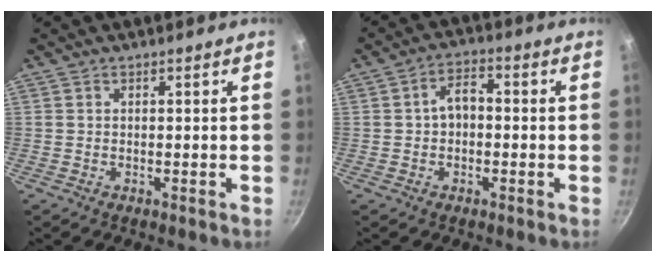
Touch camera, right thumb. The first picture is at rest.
{"total": 5.0, "force": [-0.2, 3.5, 3.7], "torque": [-0.037, 0.020, -0.009]}